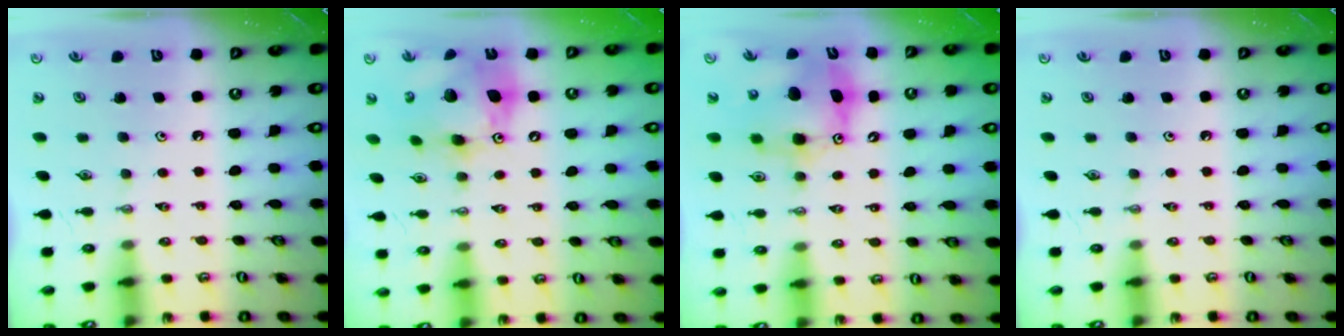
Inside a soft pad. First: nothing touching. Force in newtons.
{"total": 15.7, "press": 15.7, "slide": 1.4}
{"total": 10.2, "press": 10.1, "slide": 0.9}
{"total": 0.0}